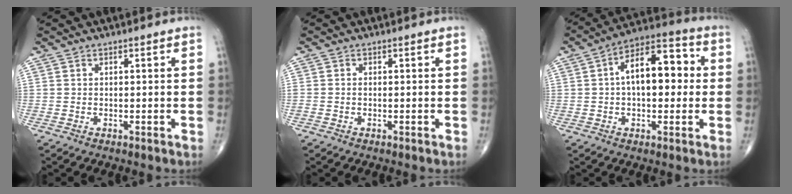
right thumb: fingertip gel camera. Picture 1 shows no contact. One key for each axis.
{"total": 0.5, "fx": -0.1, "fy": 0.3, "fz": 0.4, "tx": -0.009, "ty": 0.001, "tz": -0.002}
{"total": 13.9, "fx": 1.5, "fy": 7.3, "fz": 11.7, "tx": -0.156, "ty": 0.034, "tz": 0.012}